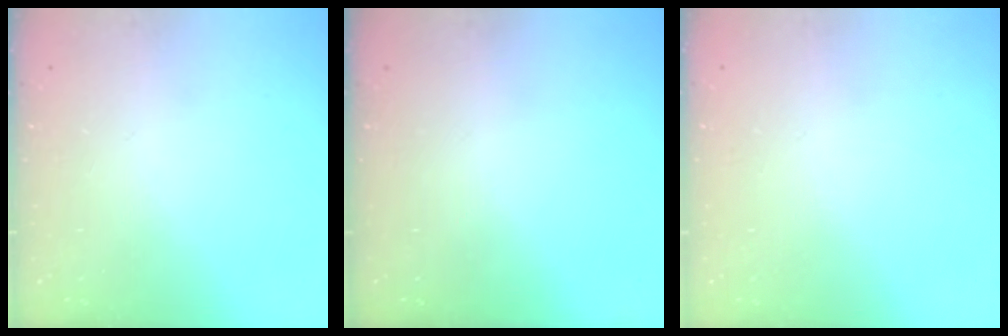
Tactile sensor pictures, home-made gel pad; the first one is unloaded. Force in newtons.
{"total": 0.0}
{"total": 2.6, "press": 2.6, "slide": 0.2}